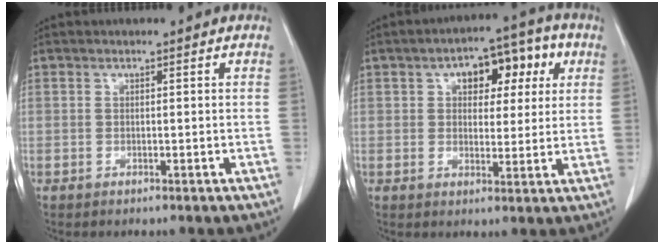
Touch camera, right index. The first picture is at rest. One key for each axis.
{"total": 9.7, "fx": 3.4, "fy": 5.7, "fz": 7.1, "tx": -0.083, "ty": 0.039, "tz": 0.046}